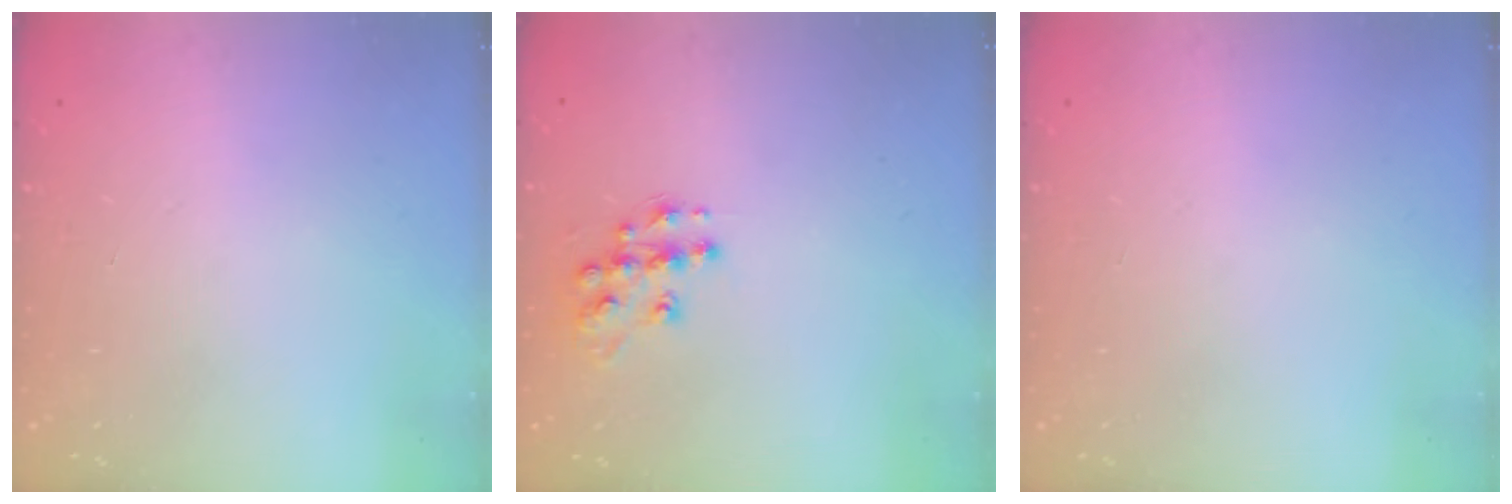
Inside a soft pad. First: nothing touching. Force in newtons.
{"total": 11.4, "press": 11.4, "slide": 0.8}
{"total": 0.0}